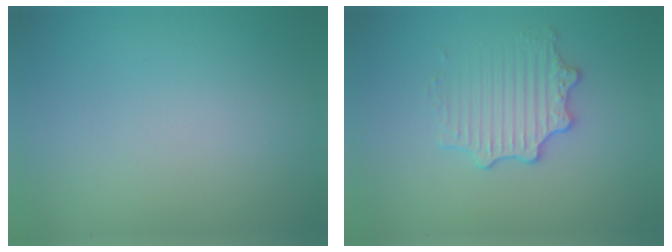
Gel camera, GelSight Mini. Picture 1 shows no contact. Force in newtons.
{"total": 3.0, "press": 2.7, "slide": 1.1}